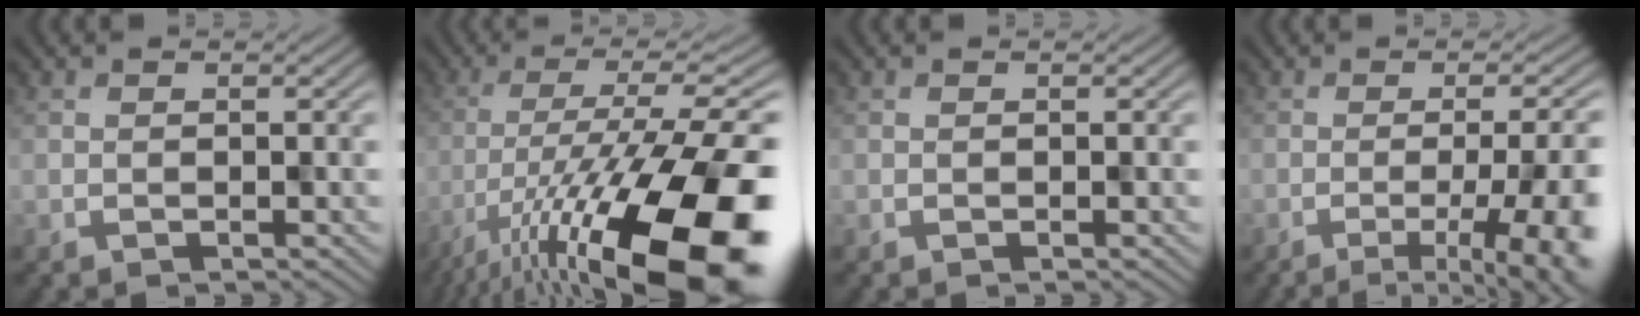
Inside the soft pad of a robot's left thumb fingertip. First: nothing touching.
{"total": 19.1, "force": [-9.5, 6.5, 15.2], "torque": [-0.262, -0.020, -0.148]}
{"total": 0.0}
{"total": 10.8, "force": [-4.2, 3.0, 9.5], "torque": [-0.108, 0.000, -0.050]}